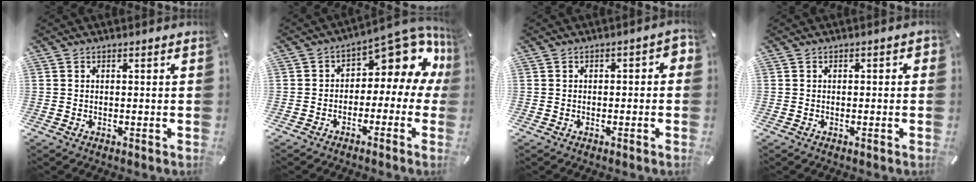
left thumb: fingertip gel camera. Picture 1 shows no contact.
{"total": 10.4, "force": [6.1, 4.6, 7.0], "torque": [-0.100, -0.055, 0.100]}
{"total": 2.5, "force": [-1.3, 1.3, 1.7], "torque": [-0.028, 0.012, -0.025]}
{"total": 1.0, "force": [-0.5, 0.7, 0.6], "torque": [-0.012, 0.003, -0.010]}